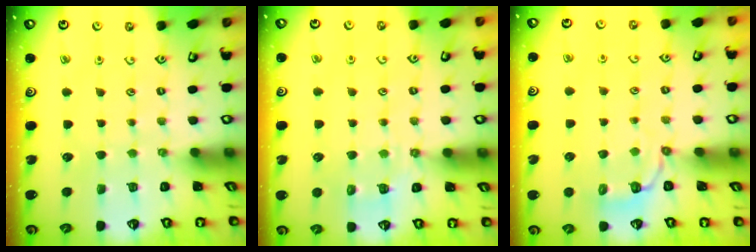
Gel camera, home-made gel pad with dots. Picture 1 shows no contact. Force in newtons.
{"total": 5.1, "press": 5.0, "slide": 1.0}
{"total": 3.7, "press": 2.4, "slide": 2.8}